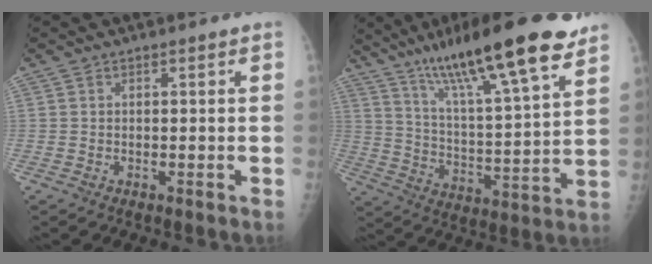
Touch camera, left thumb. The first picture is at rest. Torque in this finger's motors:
{"motor_torque": [0.49, 0.30, 1.42, -1.37, 0.17]}